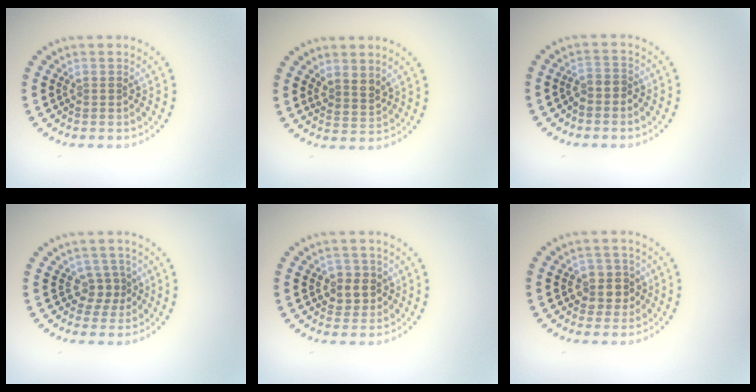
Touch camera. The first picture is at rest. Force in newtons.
{"total": 2.0, "press": 1.6, "slide": 1.1}
{"total": 1.2, "press": 0.8, "slide": 0.8}
{"total": 1.9, "press": 1.4, "slide": 1.2}
{"total": 2.4, "press": 2.2, "slide": 0.7}
{"total": 2.7, "press": 2.4, "slide": 1.2}